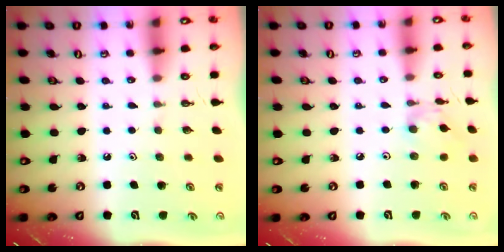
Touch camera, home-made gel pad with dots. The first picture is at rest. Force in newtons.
{"total": 3.0, "press": 3.0, "slide": 0.1}